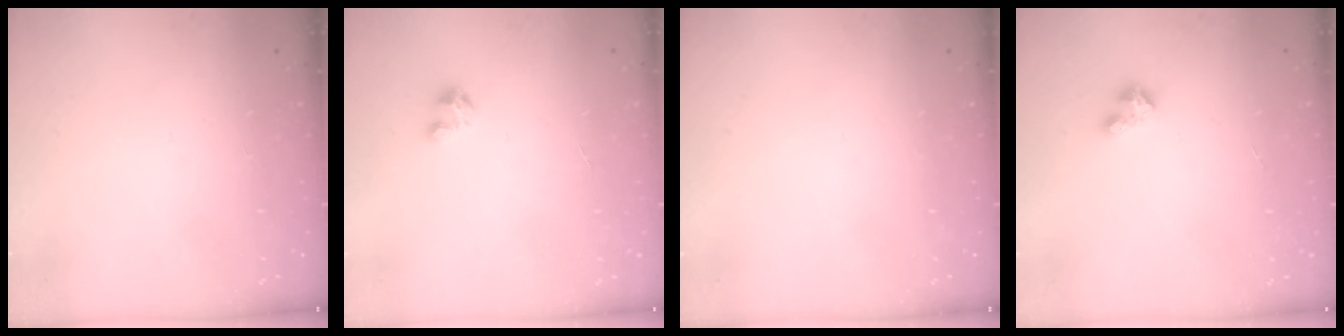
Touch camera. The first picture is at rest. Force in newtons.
{"total": 1.7, "press": 1.7, "slide": 0.1}
{"total": 0.0}
{"total": 2.7, "press": 2.7, "slide": 0.3}